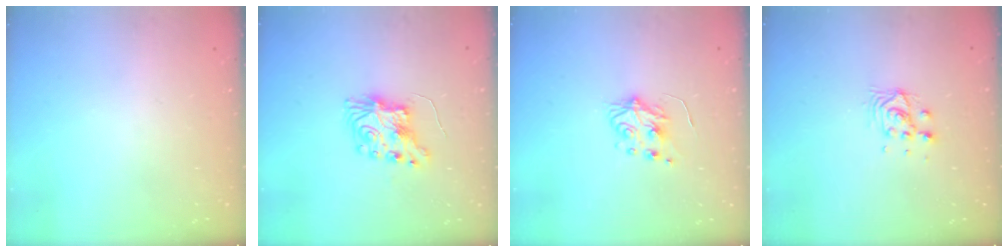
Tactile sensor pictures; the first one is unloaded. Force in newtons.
{"total": 8.4, "press": 8.4, "slide": 0.2}
{"total": 5.9, "press": 5.9, "slide": 0.6}
{"total": 6.4, "press": 6.4, "slide": 0.2}